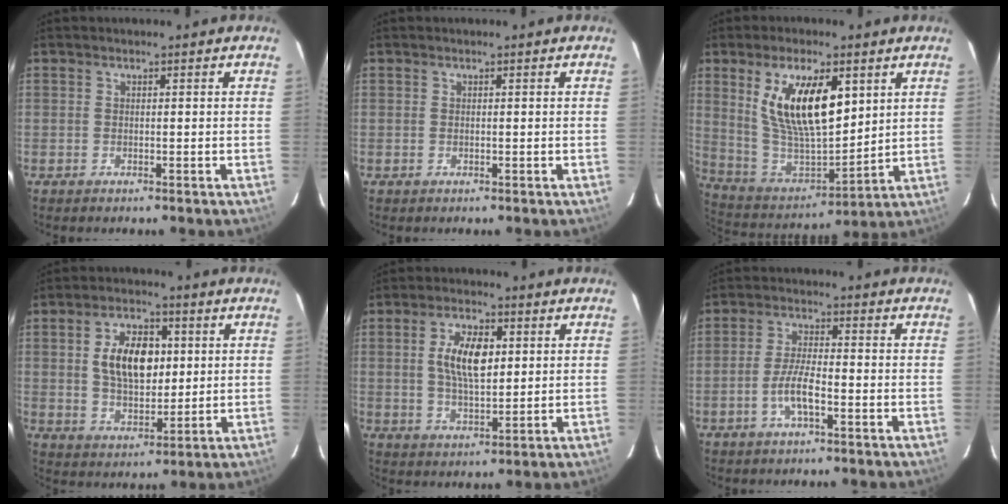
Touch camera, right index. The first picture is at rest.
{"total": 0.0}
{"total": 17.7, "force": [6.5, 7.4, 14.7], "torque": [-0.274, -0.004, 0.136]}
{"total": 11.2, "force": [2.1, 6.4, 8.9], "torque": [-0.156, 0.014, 0.044]}
{"total": 8.7, "force": [1.8, 3.9, 7.6], "torque": [-0.142, 0.007, 0.035]}
{"total": 5.5, "force": [-2.5, 1.1, 4.8], "torque": [-0.101, 0.002, -0.049]}